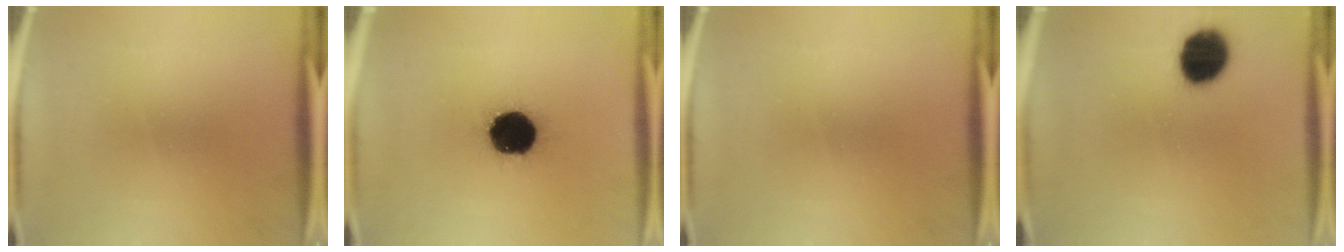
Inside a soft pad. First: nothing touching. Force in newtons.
{"total": 19.7}
{"total": 0.0}
{"total": 12.0}